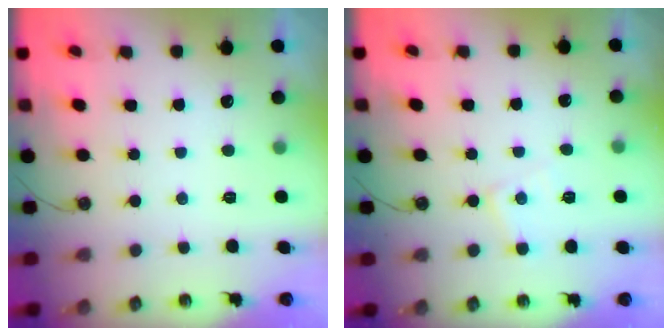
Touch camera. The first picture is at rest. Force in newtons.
{"total": 6.3, "press": 6.3, "slide": 0.3}